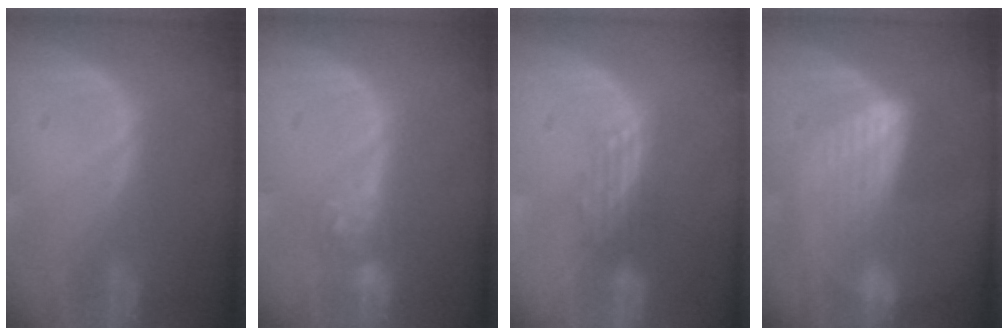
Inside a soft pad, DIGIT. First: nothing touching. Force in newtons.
{"total": 4.7, "press": 4.2, "slide": 2.1}
{"total": 2.8, "press": 2.4, "slide": 1.4}
{"total": 7.0, "press": 5.8, "slide": 3.8}